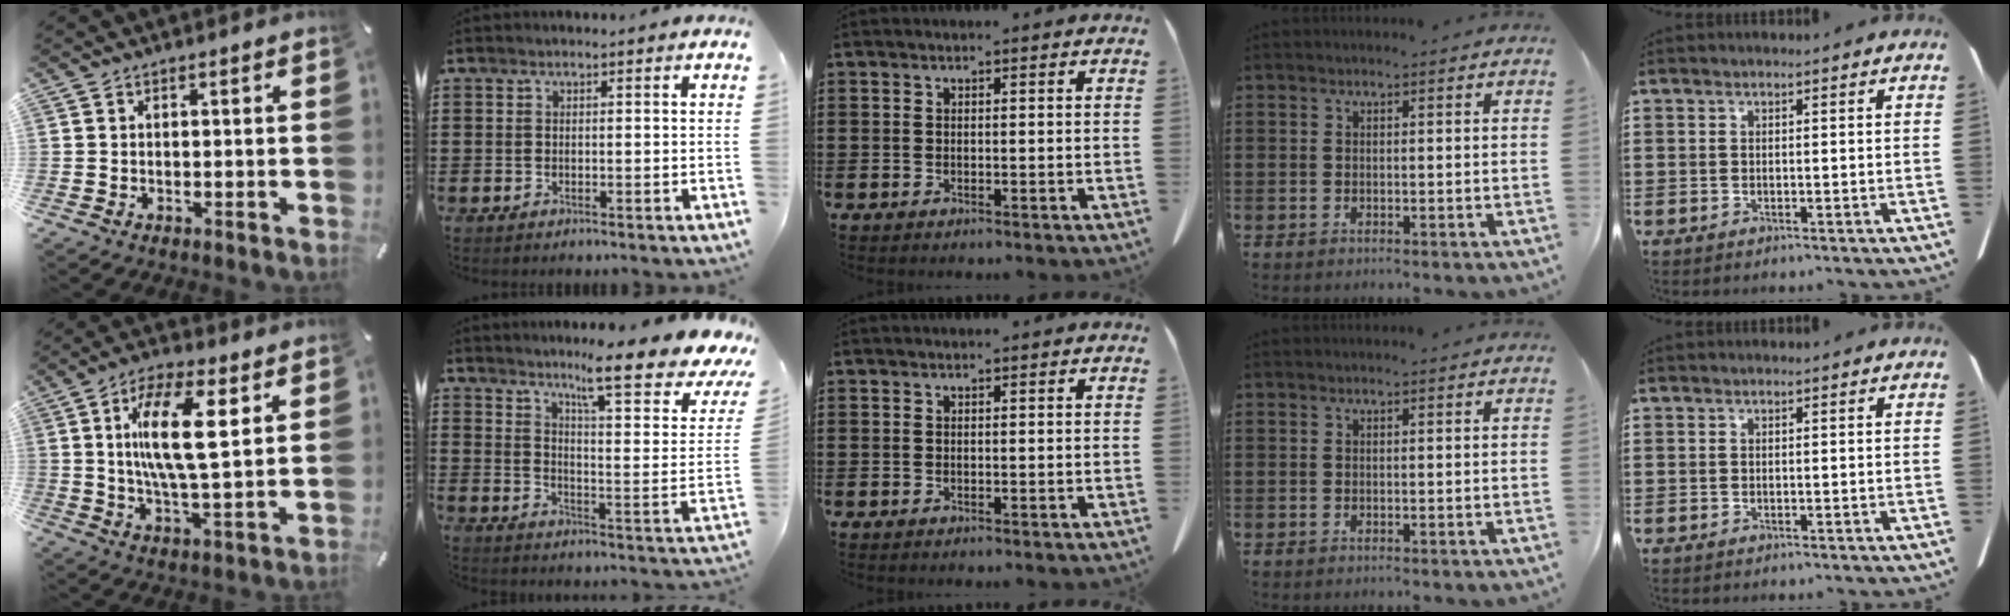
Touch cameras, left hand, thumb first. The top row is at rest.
{"thumb": {"total": 14.6, "force": [4.3, 4.6, 13.2], "torque": [-0.249, -0.007, 0.065]}, "index": {"total": 11.4, "force": [8.7, 0.9, 7.4], "torque": [-0.123, -0.058, 0.132]}}